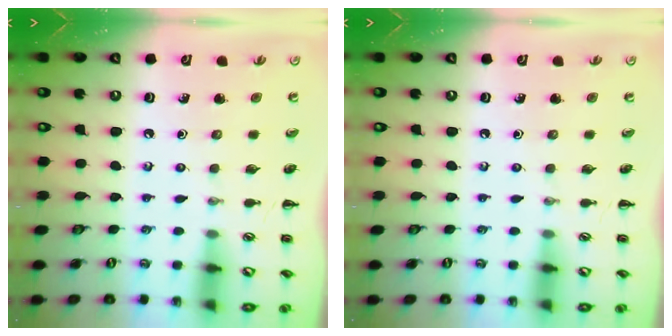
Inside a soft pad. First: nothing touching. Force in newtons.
{"total": 0.0}